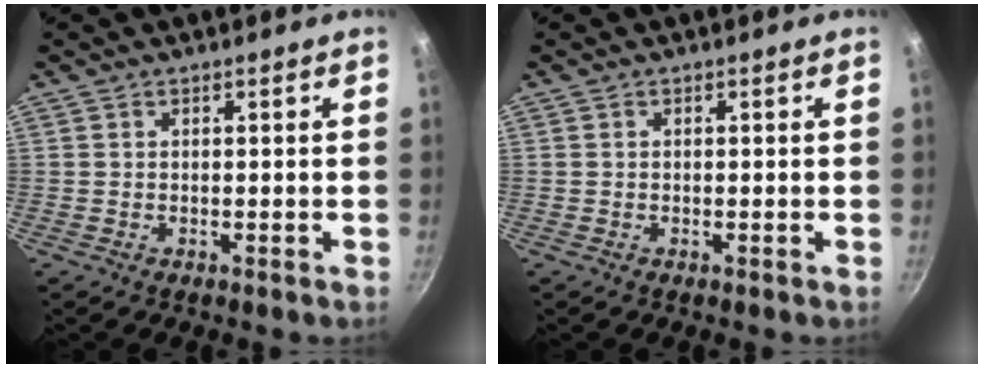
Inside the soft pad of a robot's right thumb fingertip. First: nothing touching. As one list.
[{"total": 0.0}]